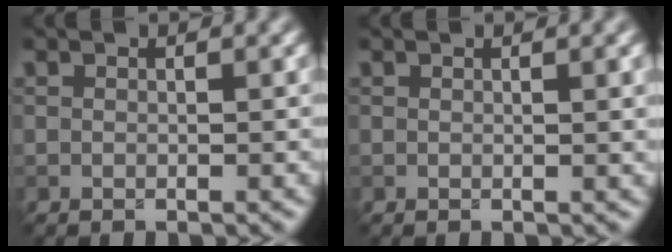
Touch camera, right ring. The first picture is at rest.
{"total": 1.7, "force": [0.6, 0.5, 1.4], "torque": [-0.011, 0.005, 0.007]}